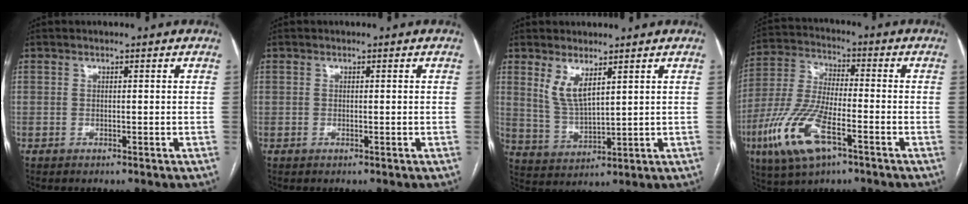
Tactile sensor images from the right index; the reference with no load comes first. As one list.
[{"total": 0.0}, {"total": 5.5, "force": [3.2, 1.6, 4.2], "torque": [-0.092, -0.012, 0.074]}, {"total": 13.8, "force": [-6.4, 4.3, 11.4], "torque": [-0.253, -0.009, -0.117]}]